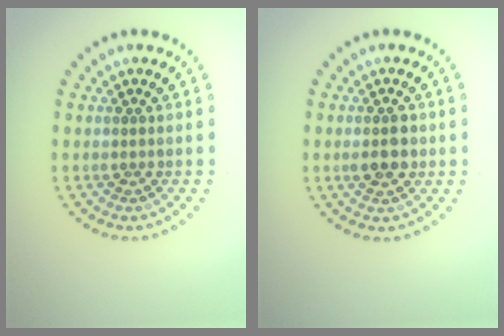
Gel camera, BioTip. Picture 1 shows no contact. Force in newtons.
{"total": 2.8, "press": 2.8, "slide": 0.2}